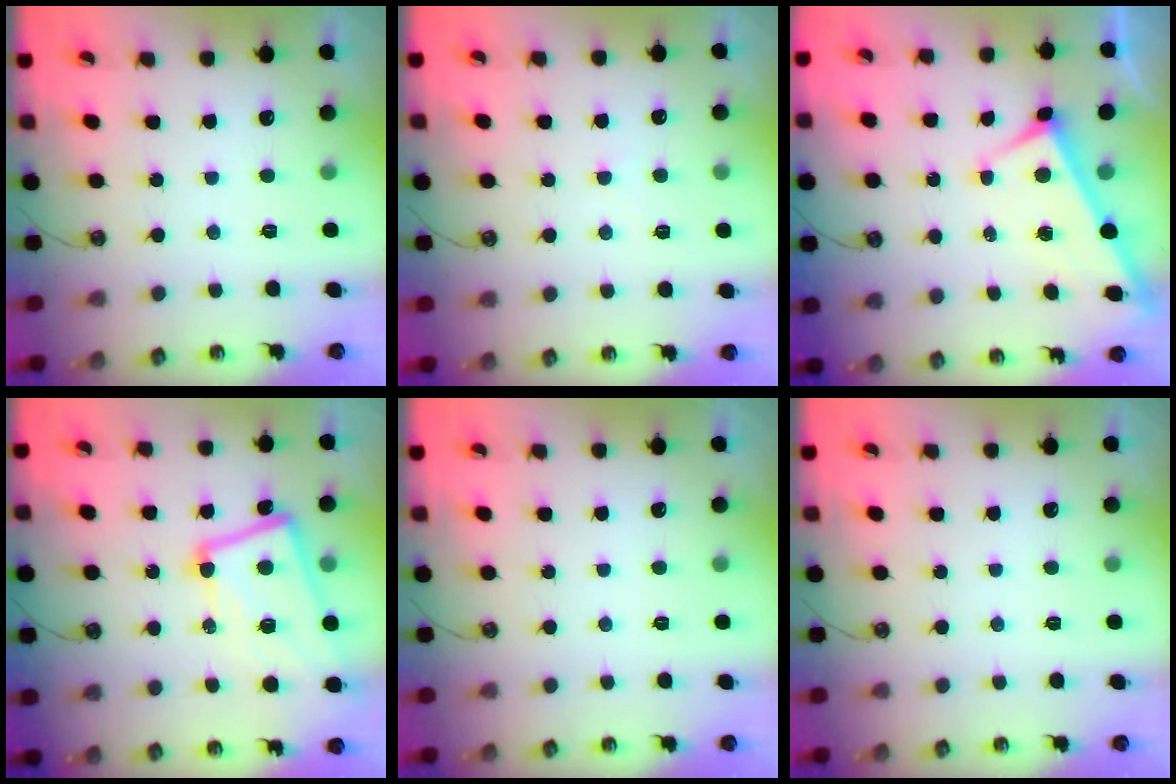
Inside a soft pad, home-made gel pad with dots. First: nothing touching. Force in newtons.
{"total": 1.3, "press": 1.3, "slide": 0.4}
{"total": 3.9, "press": 3.9, "slide": 0.2}
{"total": 11.1, "press": 10.8, "slide": 2.4}
{"total": 0.0}
{"total": 0.0}